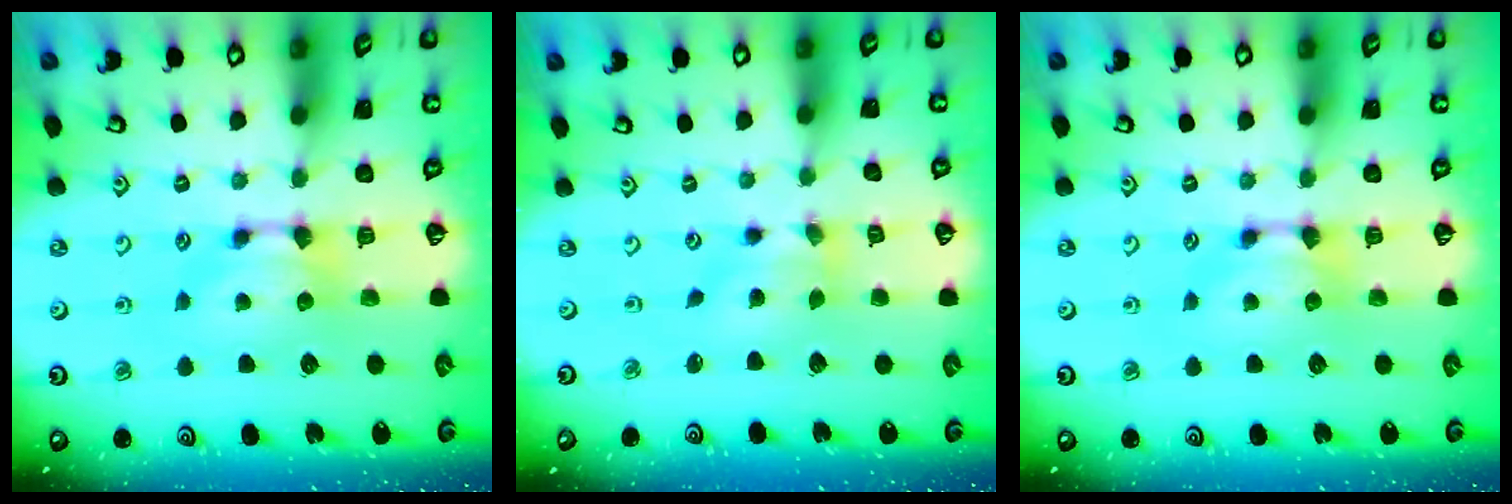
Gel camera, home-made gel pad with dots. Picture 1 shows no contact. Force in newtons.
{"total": 2.3, "press": 2.0, "slide": 1.2}
{"total": 0.0}